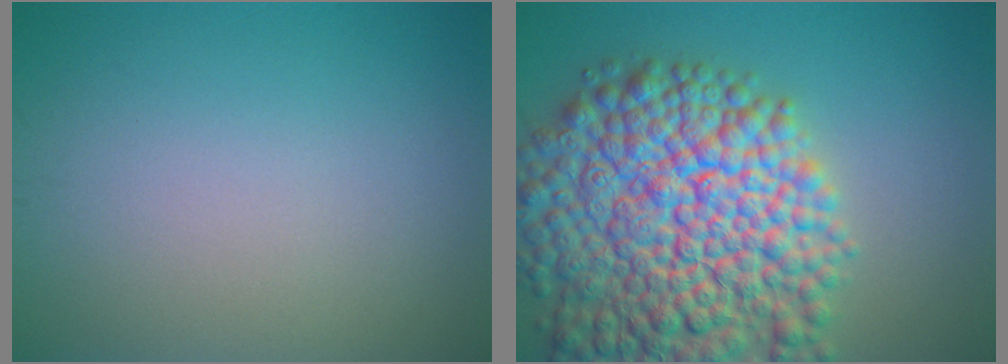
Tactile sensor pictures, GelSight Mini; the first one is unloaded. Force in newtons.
{"total": 14.6, "press": 14.6, "slide": 0.8}